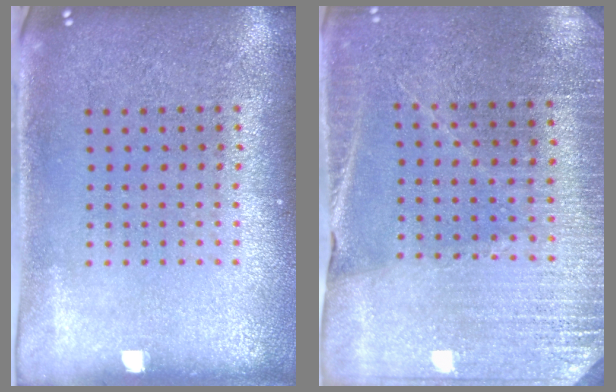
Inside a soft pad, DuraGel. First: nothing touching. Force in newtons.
{"total": 2.9, "press": 2.9, "slide": 0.2}